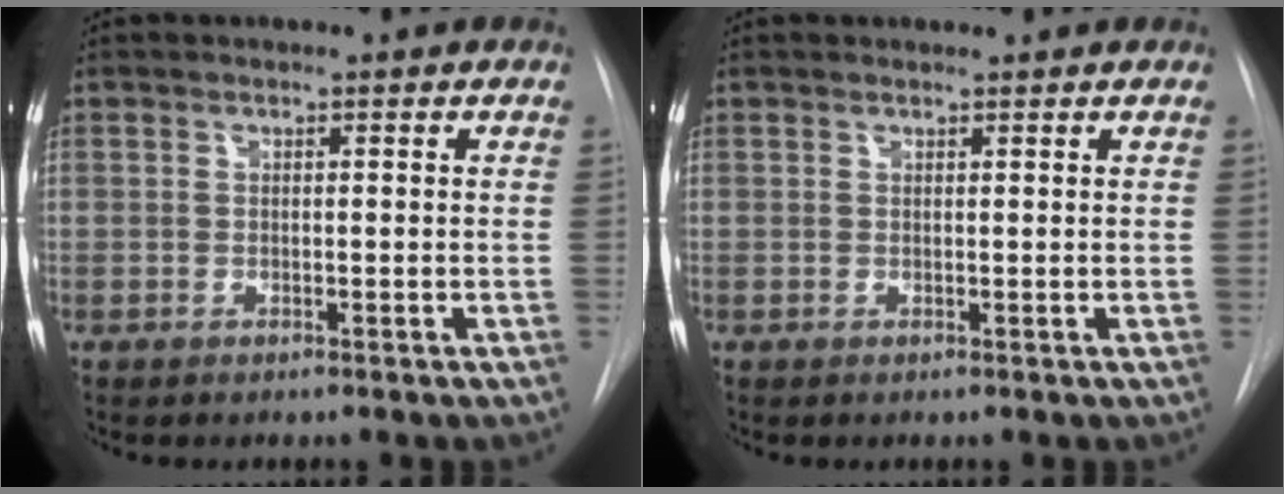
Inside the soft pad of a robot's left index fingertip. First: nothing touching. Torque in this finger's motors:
{"motor_torque": [-0.12, 0.16, -0.02, -0.01]}